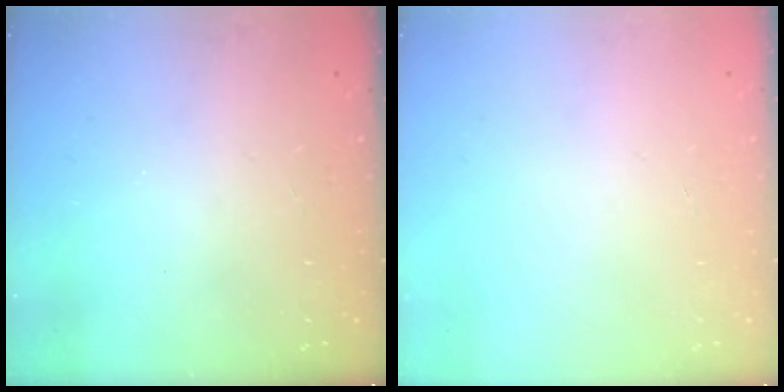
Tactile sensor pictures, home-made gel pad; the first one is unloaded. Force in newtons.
{"total": 0.0}